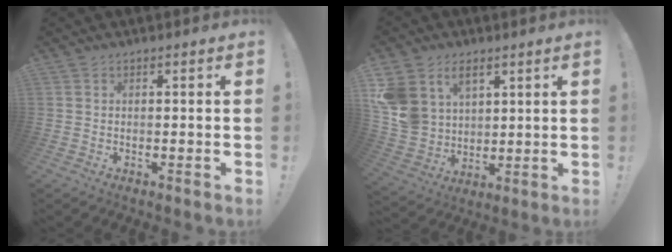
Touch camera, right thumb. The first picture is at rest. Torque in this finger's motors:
{"motor_torque": [1.91, 1.97, 0.53, -0.02, 0.09]}